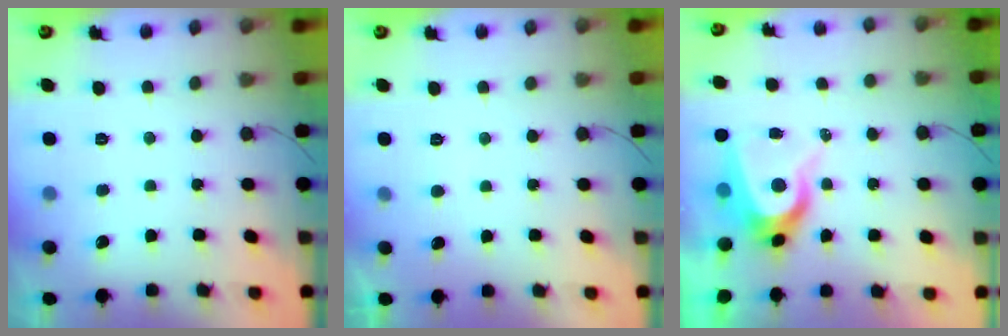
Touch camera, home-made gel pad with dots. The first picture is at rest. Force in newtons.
{"total": 2.3, "press": 2.3, "slide": 0.1}
{"total": 8.5, "press": 8.5, "slide": 0.9}